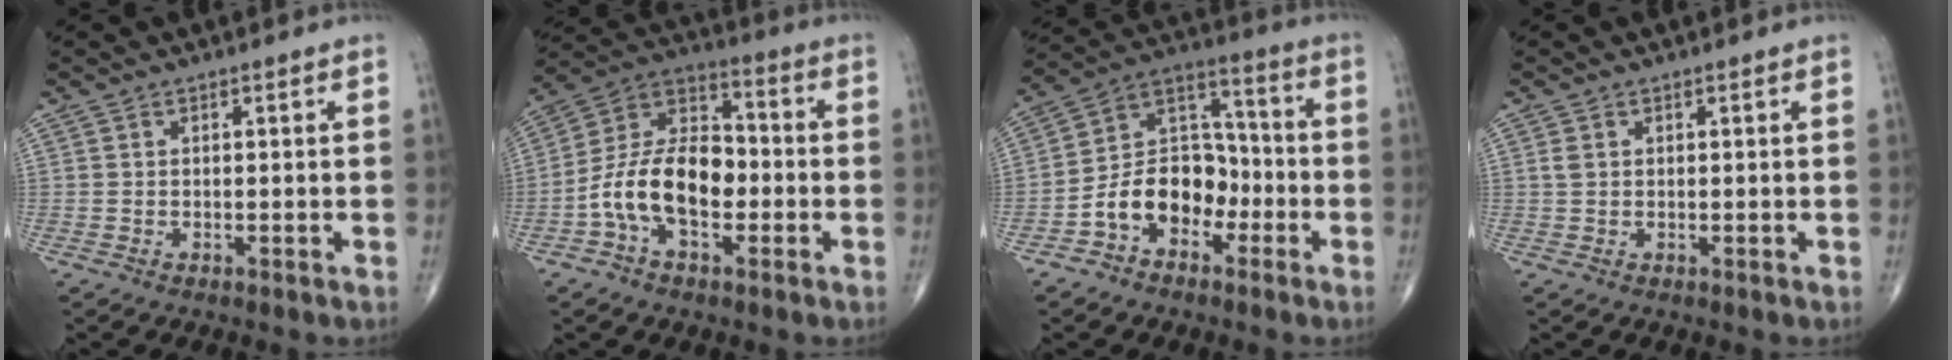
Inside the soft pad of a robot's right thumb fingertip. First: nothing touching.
{"total": 15.2, "force": [-3.6, 9.0, 11.8], "torque": [-0.197, 0.045, -0.072]}
{"total": 12.7, "force": [-4.8, 8.9, 7.6], "torque": [-0.098, 0.060, -0.095]}
{"total": 1.2, "force": [0.3, 0.8, 0.7], "torque": [-0.017, 0.004, 0.009]}